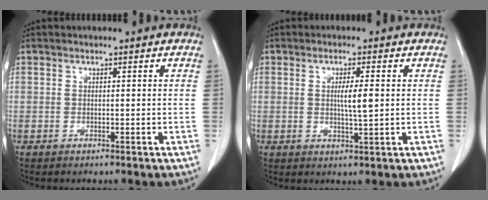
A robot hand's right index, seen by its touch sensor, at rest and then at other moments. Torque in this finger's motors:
{"motor_torque": [0.43, -0.06, 0.25, 0.09]}